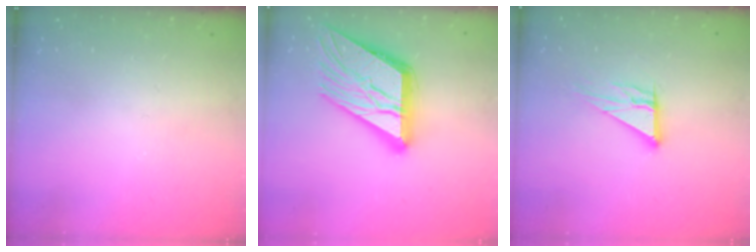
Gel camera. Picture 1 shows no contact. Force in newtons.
{"total": 21.6, "press": 21.4, "slide": 2.5}
{"total": 10.3, "press": 10.2, "slide": 1.0}